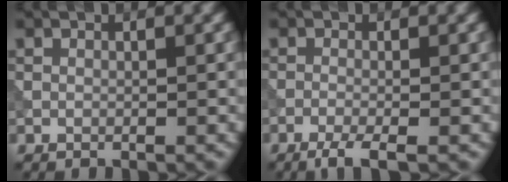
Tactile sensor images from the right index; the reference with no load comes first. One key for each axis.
{"total": 2.7, "fx": -1.6, "fy": 0.5, "fz": 2.1, "tx": -0.038, "ty": -0.004, "tz": -0.039}